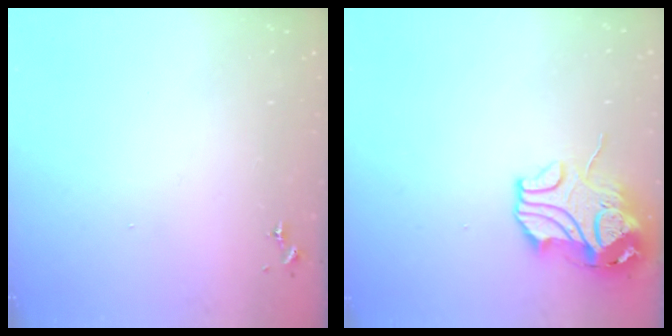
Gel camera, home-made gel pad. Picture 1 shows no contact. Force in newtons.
{"total": 11.8, "press": 11.7, "slide": 1.5}